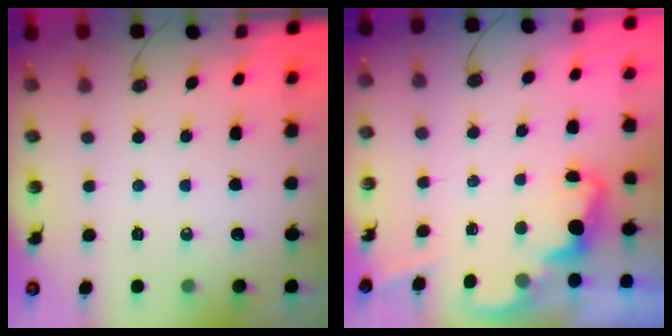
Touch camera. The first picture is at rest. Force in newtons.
{"total": 2.0, "press": 1.9, "slide": 0.5}